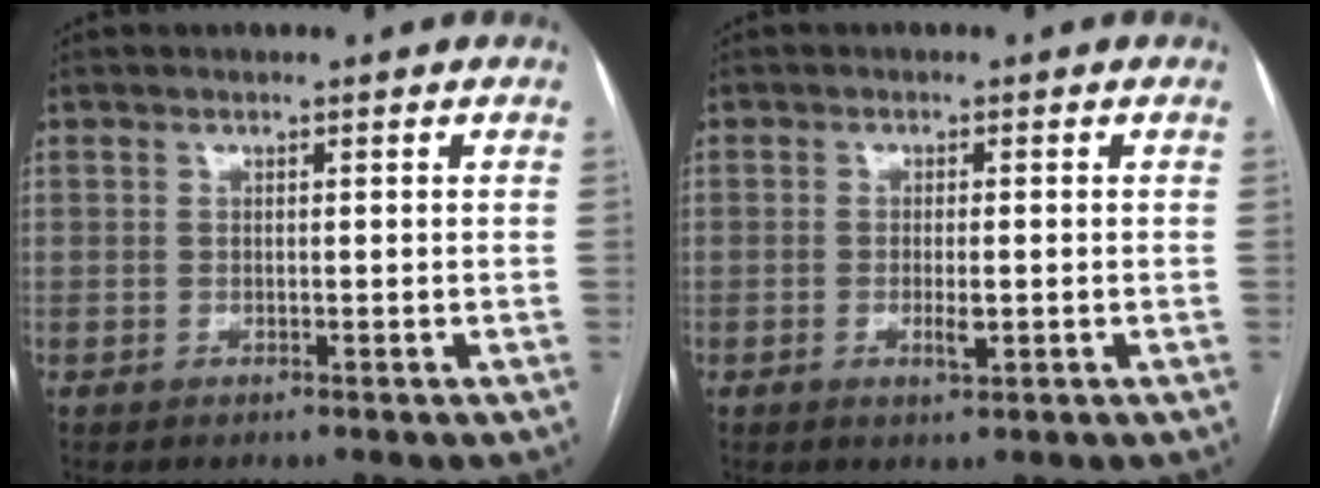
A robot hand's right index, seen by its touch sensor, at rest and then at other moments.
{"total": 2.5, "force": [-0.5, 0.6, 2.4], "torque": [-0.043, -0.002, -0.007]}